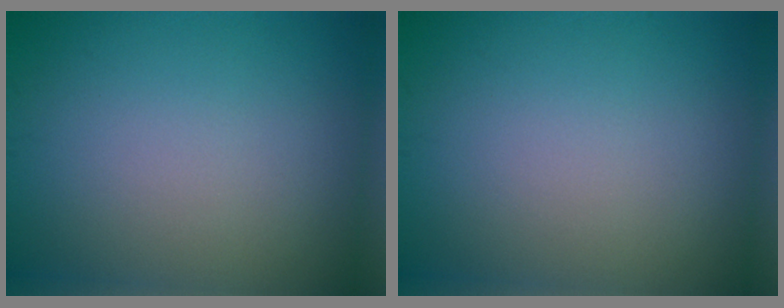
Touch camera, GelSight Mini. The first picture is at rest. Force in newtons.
{"total": 0.0}